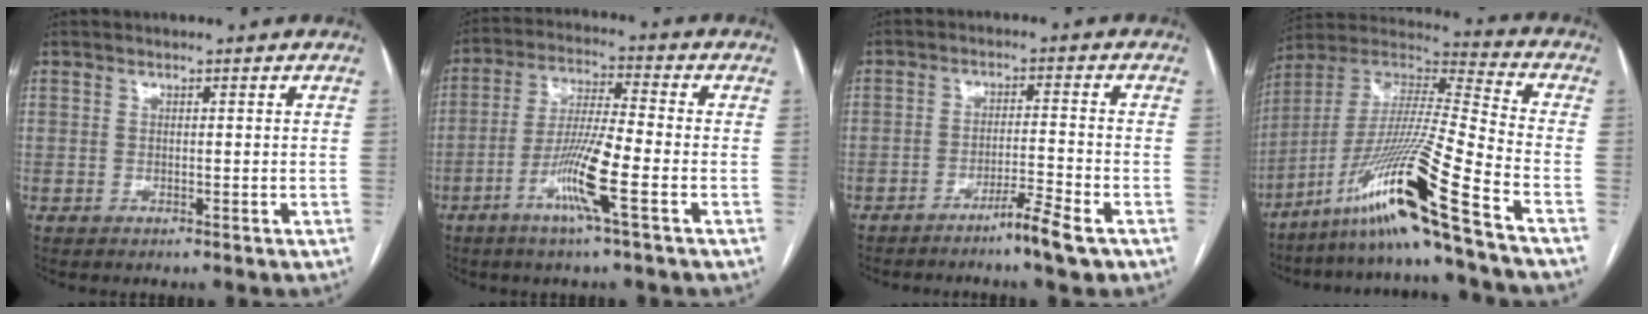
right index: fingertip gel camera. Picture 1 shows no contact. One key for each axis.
{"total": 9.9, "fx": -4.2, "fy": -0.3, "fz": 9.0, "tx": -0.176, "ty": -0.009, "tz": -0.086}
{"total": 5.4, "fx": -3.8, "fy": -0.5, "fz": 3.8, "tx": -0.060, "ty": -0.008, "tz": -0.069}
{"total": 20.0, "fx": -12.0, "fy": -2.4, "fz": 15.8, "tx": -0.329, "ty": -0.019, "tz": -0.225}